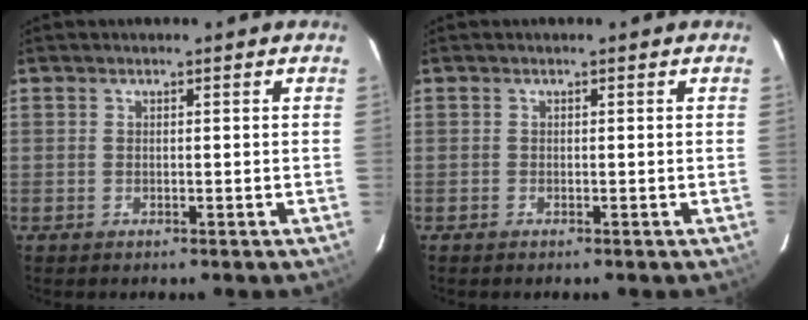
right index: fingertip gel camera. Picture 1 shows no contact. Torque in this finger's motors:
{"motor_torque": [-0.04, -0.06, -0.03, -0.03]}